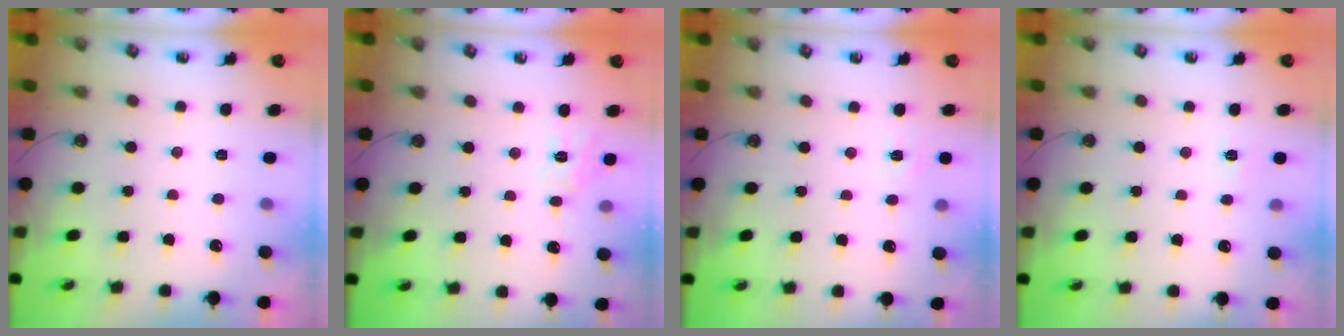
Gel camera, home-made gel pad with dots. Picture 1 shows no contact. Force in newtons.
{"total": 8.1, "press": 8.1, "slide": 0.6}
{"total": 4.8, "press": 4.7, "slide": 0.7}
{"total": 6.0, "press": 6.0, "slide": 0.7}